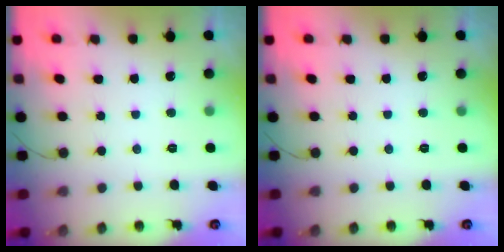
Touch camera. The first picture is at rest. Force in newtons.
{"total": 0.0}